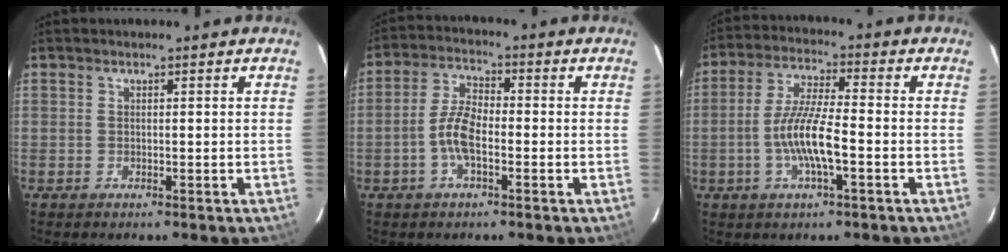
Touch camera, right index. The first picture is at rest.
{"total": 6.5, "force": [-2.1, 2.6, 5.6], "torque": [-0.120, 0.012, -0.041]}
{"total": 9.1, "force": [-2.7, 1.1, 8.6], "torque": [-0.175, -0.002, -0.053]}